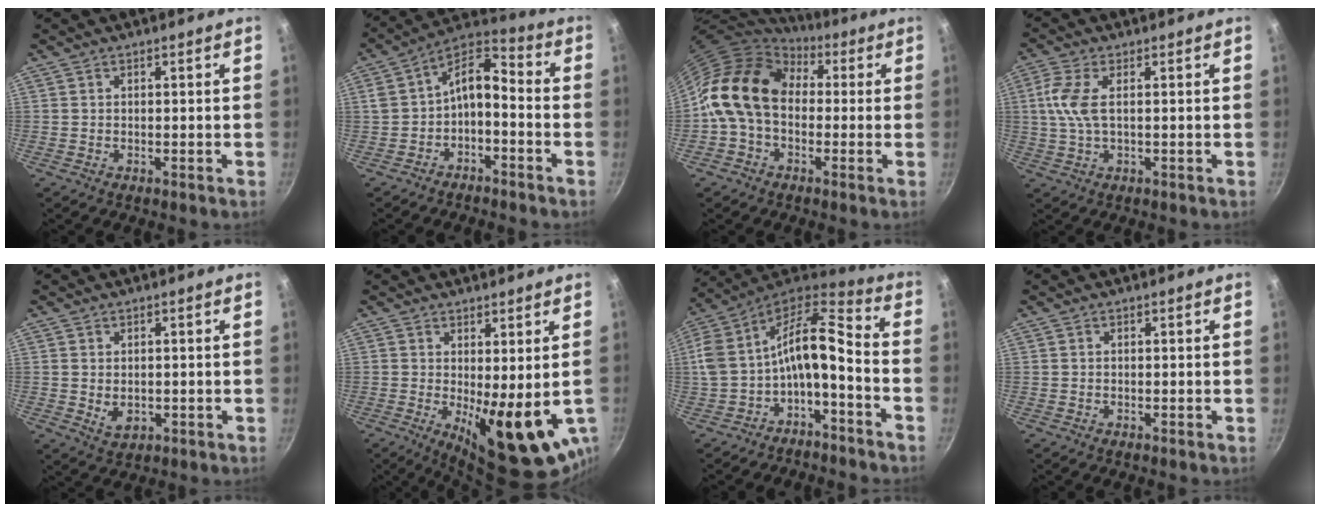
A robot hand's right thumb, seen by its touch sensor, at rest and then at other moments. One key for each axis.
{"total": 9.6, "fx": -2.9, "fy": 5.3, "fz": 7.4, "tx": -0.129, "ty": 0.068, "tz": -0.055}
{"total": 15.3, "fx": 1.8, "fy": 11.3, "fz": 10.2, "tx": -0.159, "ty": 0.029, "tz": 0.011}
{"total": 6.2, "fx": 0.8, "fy": 2.4, "fz": 5.7, "tx": -0.137, "ty": 0.007, "tz": 0.014}
{"total": 3.7, "fx": -0.2, "fy": 2.7, "fz": 2.5, "tx": -0.036, "ty": -0.008, "tz": 0.003}
{"total": 12.0, "fx": -1.0, "fy": 3.9, "fz": 11.3, "tx": -0.138, "ty": -0.018, "tz": 0.002}
{"total": 18.1, "fx": -4.6, "fy": 8.4, "fz": 15.4, "tx": -0.315, "ty": 0.062, "tz": -0.086}
{"total": 0.0}